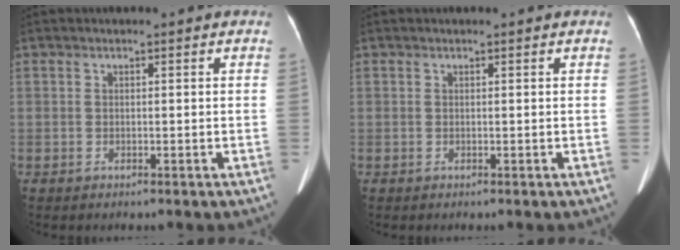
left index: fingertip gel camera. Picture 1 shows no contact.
{"total": 0.0}